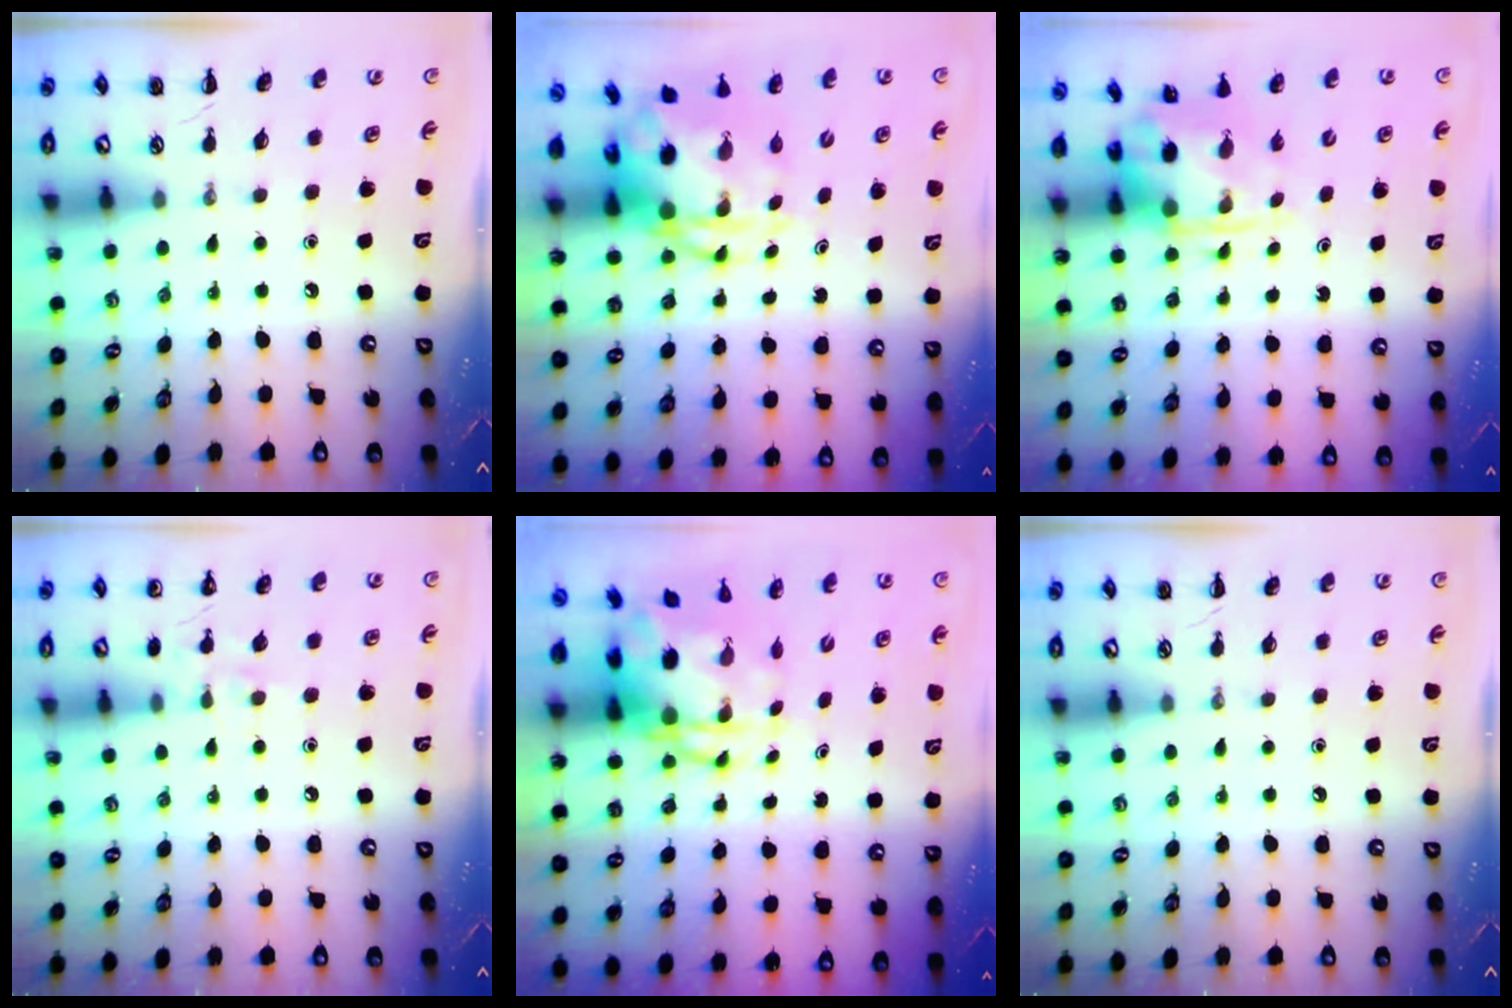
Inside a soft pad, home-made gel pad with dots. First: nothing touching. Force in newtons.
{"total": 7.5, "press": 7.3, "slide": 2.0}
{"total": 3.6, "press": 3.5, "slide": 0.8}
{"total": 6.8, "press": 6.6, "slide": 1.9}
{"total": 6.6, "press": 6.3, "slide": 2.1}
{"total": 0.0}